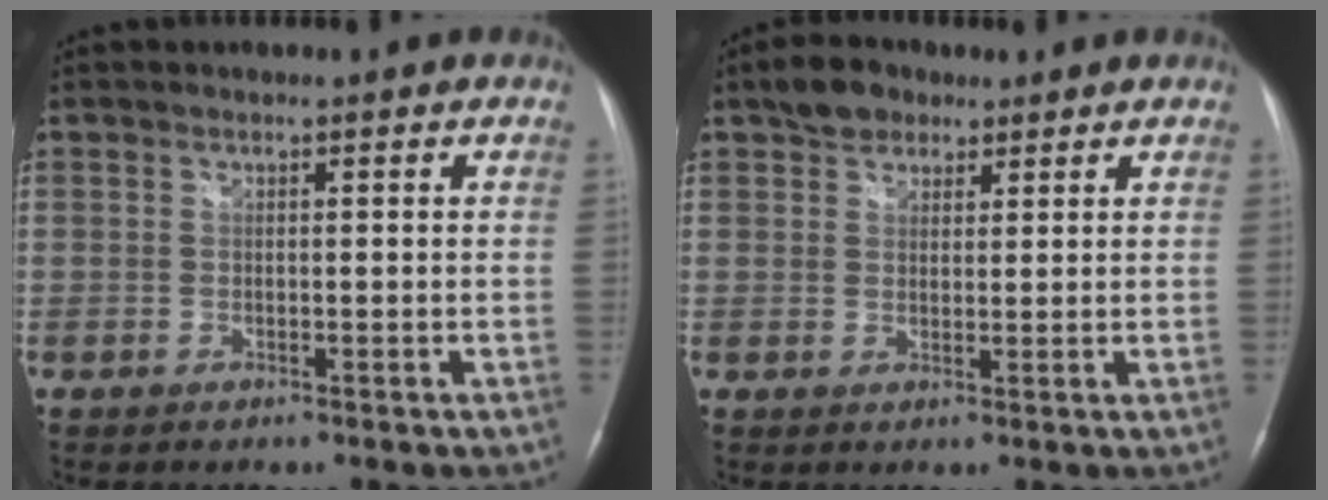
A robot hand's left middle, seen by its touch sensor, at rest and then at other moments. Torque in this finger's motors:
{"motor_torque": [0.32, -0.21, 0.01, 0.03]}